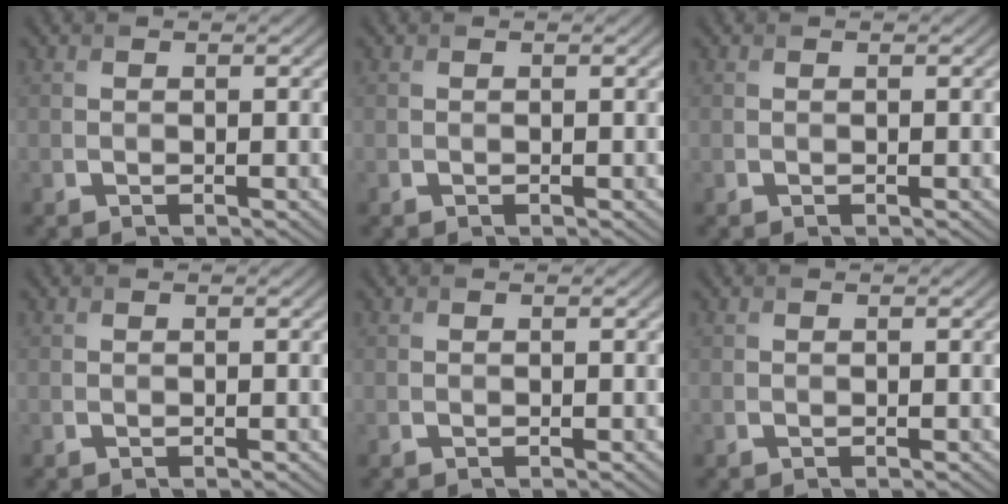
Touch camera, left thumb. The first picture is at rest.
{"total": 0.0}
{"total": 0.0}
{"total": 0.0}
{"total": 0.0}
{"total": 0.0}